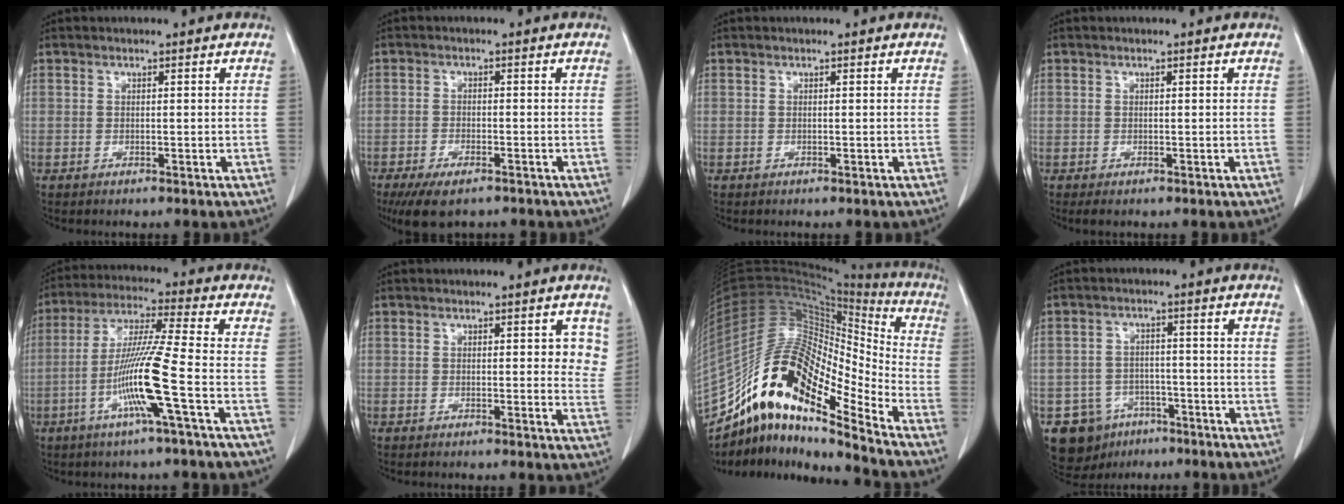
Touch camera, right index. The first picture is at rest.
{"total": 7.1, "force": [-5.2, 2.5, 4.1], "torque": [-0.067, -0.011, -0.081]}
{"total": 0.0}
{"total": 0.8, "force": [-0.4, 0.5, 0.5], "torque": [-0.008, -0.001, -0.003]}
{"total": 11.7, "force": [-3.9, -1.4, 10.9], "torque": [-0.216, -0.008, -0.081]}
{"total": 4.2, "force": [1.7, 1.8, 3.4], "torque": [-0.024, -0.007, 0.012]}
{"total": 22.1, "force": [-15.3, 4.9, 15.1], "torque": [-0.306, 0.027, -0.274]}
{"total": 8.5, "force": [-4.6, 7.1, 1.5], "torque": [-0.032, 0.014, -0.058]}